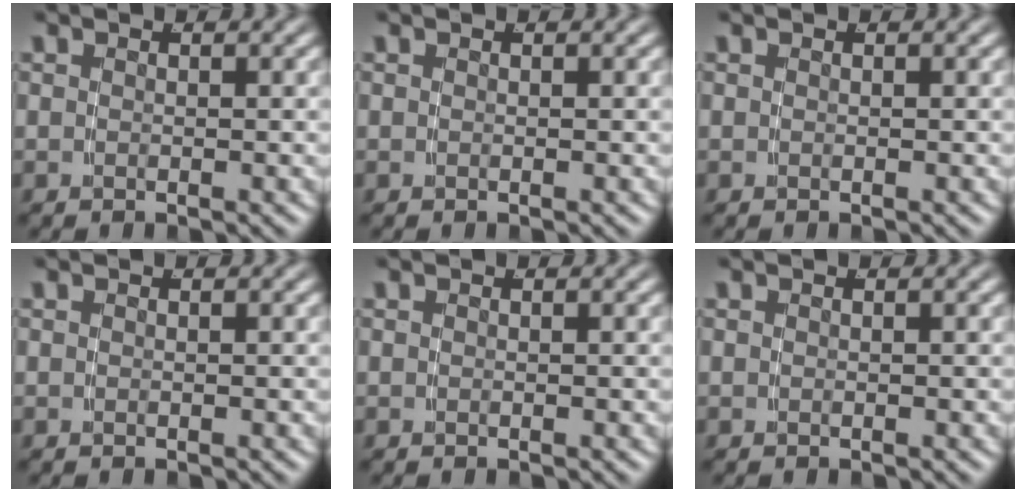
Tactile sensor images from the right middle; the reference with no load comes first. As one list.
[{"total": 0.0}, {"total": 0.0}, {"total": 0.0}, {"total": 0.0}, {"total": 0.0}]